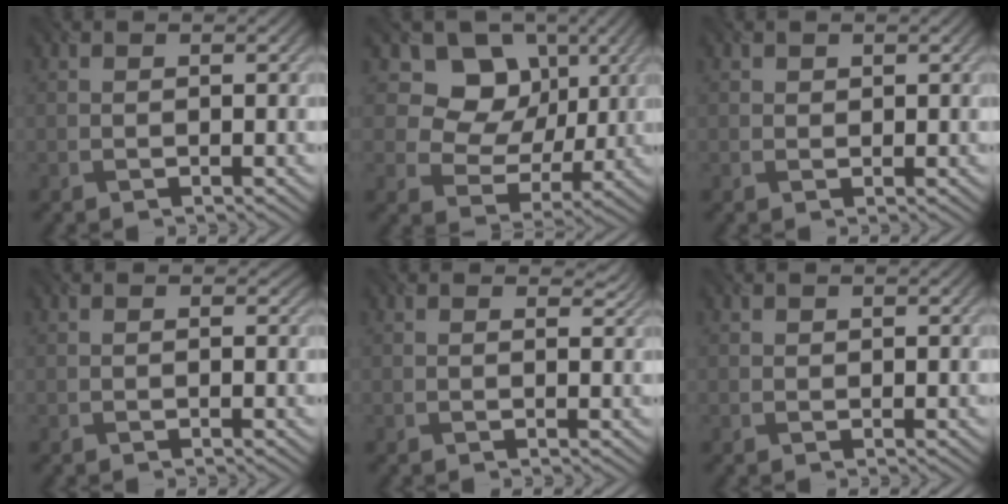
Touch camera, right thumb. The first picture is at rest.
{"total": 10.8, "force": [4.1, 8.5, 5.3], "torque": [-0.117, -0.002, 0.073]}
{"total": 0.8, "force": [0.5, 0.6, 0.1], "torque": [0.001, -0.004, 0.009]}
{"total": 0.0}
{"total": 1.2, "force": [0.9, 0.6, 0.5], "torque": [-0.006, -0.008, 0.016]}
{"total": 0.5, "force": [0.3, 0.4, 0.0], "torque": [0.003, -0.004, 0.006]}